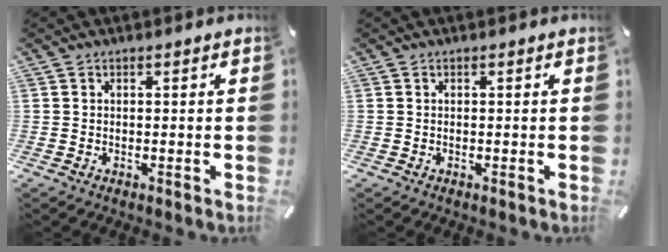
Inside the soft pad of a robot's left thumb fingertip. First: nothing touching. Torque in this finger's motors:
{"motor_torque": [-0.01, 0.01, -0.01, 0.01, 0.00]}